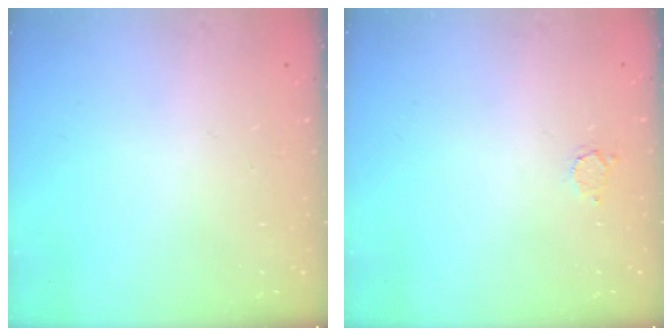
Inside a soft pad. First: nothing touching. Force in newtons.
{"total": 2.2, "press": 2.2, "slide": 0.2}